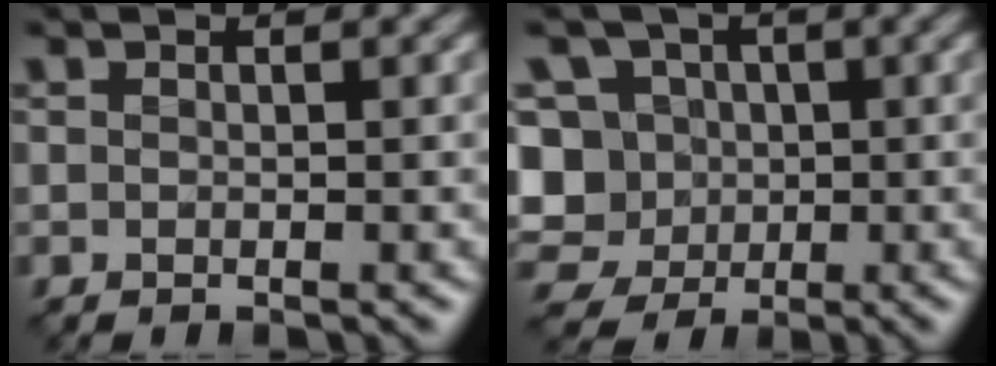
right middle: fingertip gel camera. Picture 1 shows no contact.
{"total": 11.4, "force": [0.6, 10.5, 4.5], "torque": [-0.105, 0.031, -0.022]}